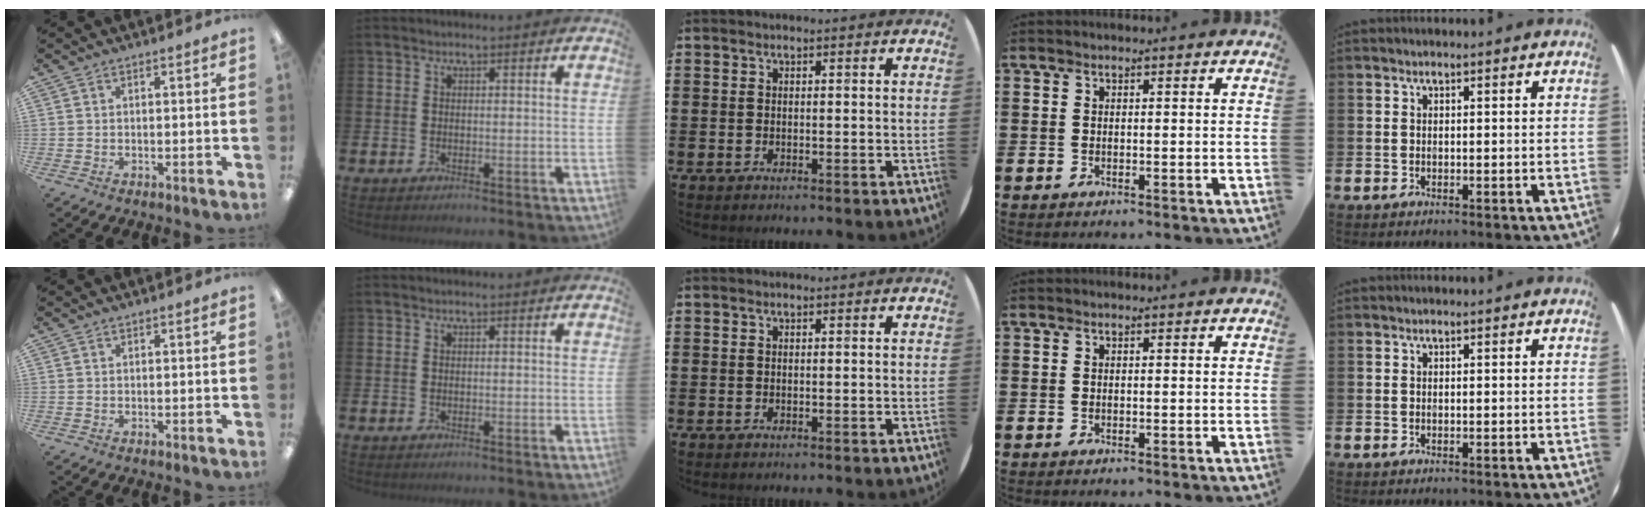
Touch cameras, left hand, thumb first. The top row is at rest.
{}